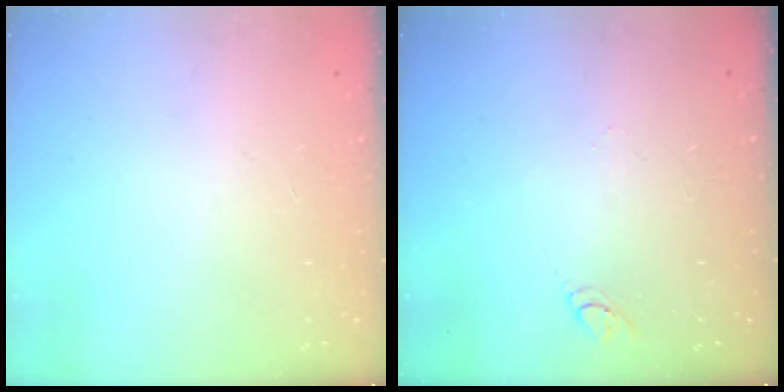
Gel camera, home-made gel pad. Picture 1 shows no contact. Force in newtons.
{"total": 2.9, "press": 2.8, "slide": 0.3}